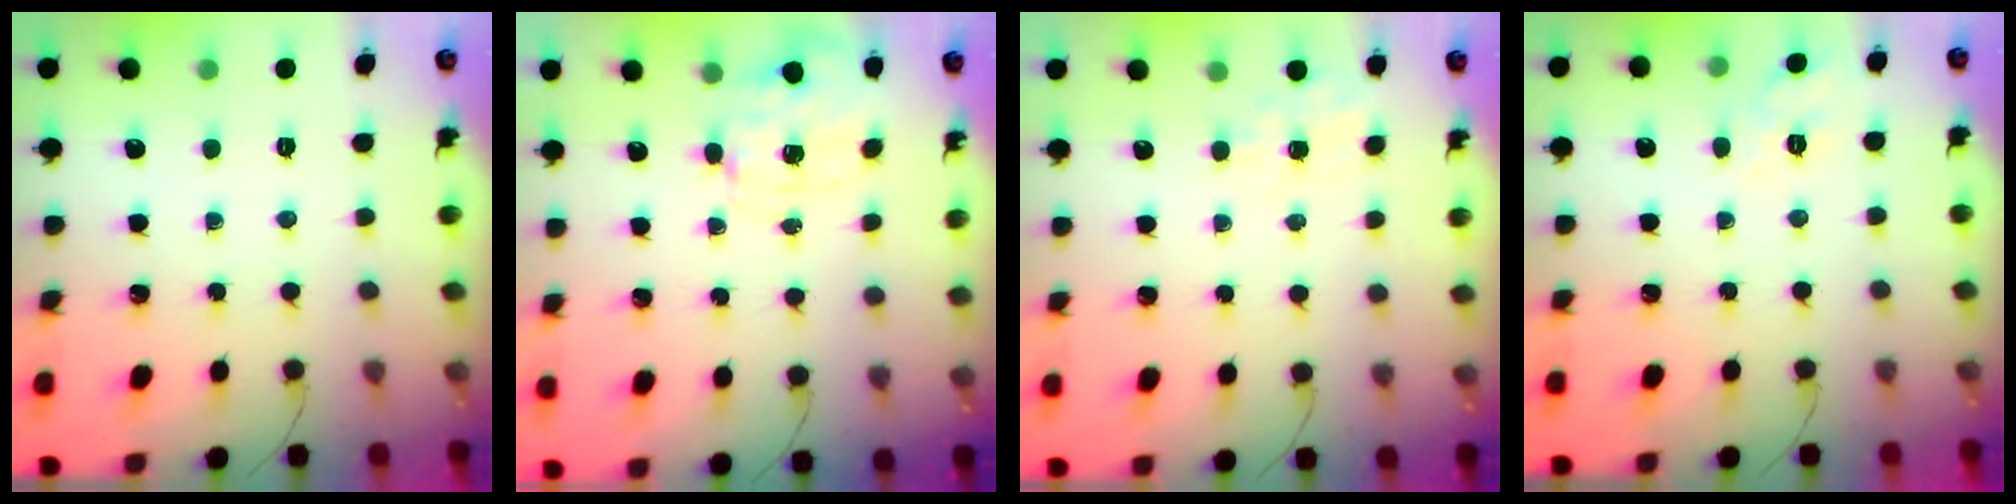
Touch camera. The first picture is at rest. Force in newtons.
{"total": 4.0, "press": 3.9, "slide": 0.9}
{"total": 5.1, "press": 4.8, "slide": 1.6}
{"total": 9.1, "press": 9.0, "slide": 1.7}